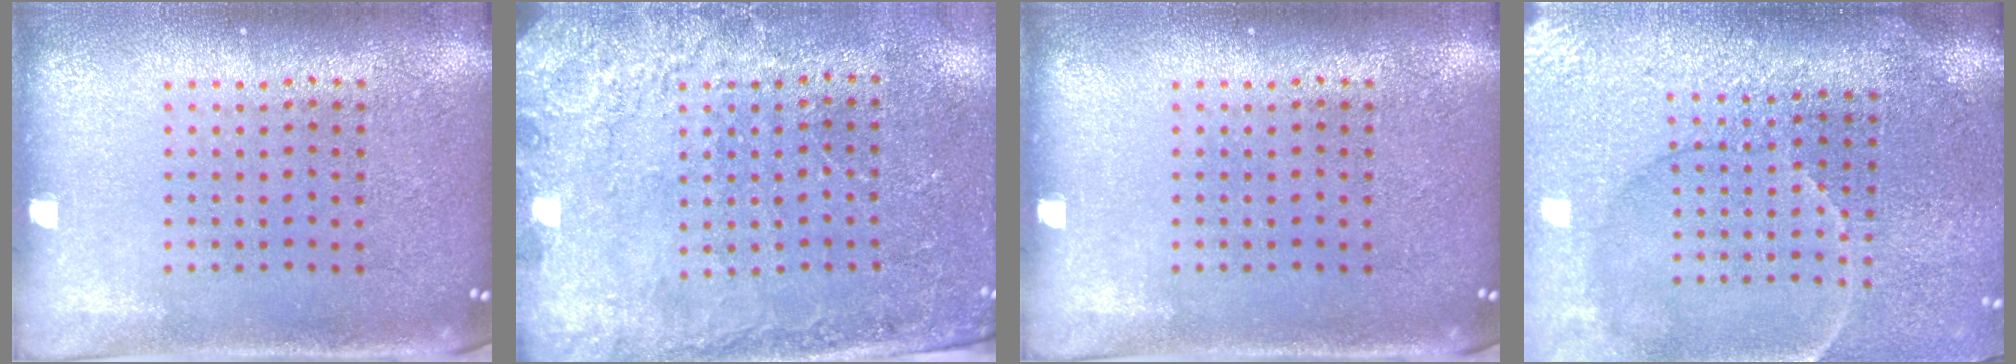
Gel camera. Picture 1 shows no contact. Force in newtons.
{"total": 2.5, "press": 2.4, "slide": 0.9}
{"total": 0.0}
{"total": 4.1, "press": 3.7, "slide": 1.7}